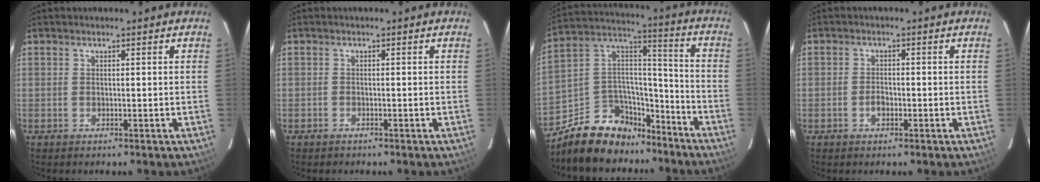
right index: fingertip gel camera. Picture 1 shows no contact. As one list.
[{"total": 0.9, "force": [-0.8, 0.5, 0.0], "torque": [-0.003, 0.003, -0.013]}, {"total": 17.3, "force": [-12.6, 9.9, 6.3], "torque": [-0.145, 0.069, -0.193]}, {"total": 2.1, "force": [-0.9, 1.3, 1.4], "torque": [-0.027, 0.005, -0.017]}]